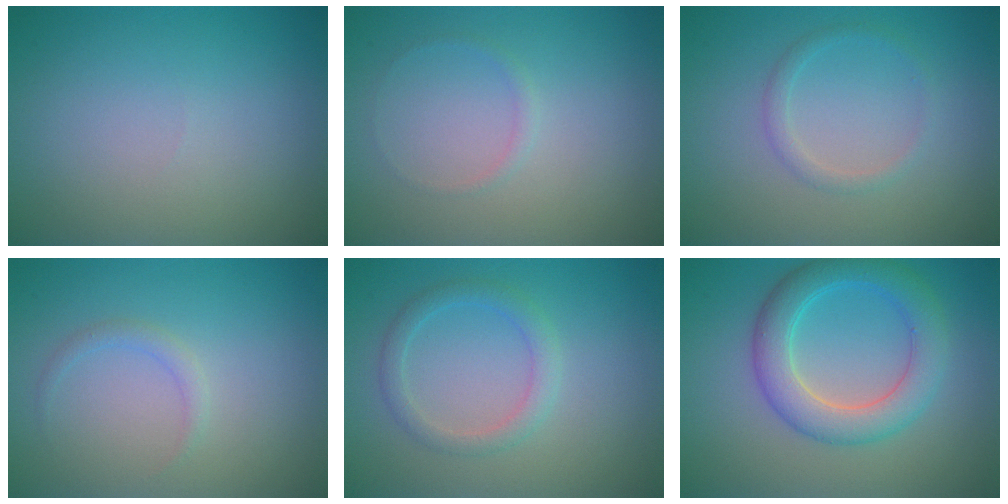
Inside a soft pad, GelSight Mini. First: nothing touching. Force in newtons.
{"total": 0.7, "press": 0.7, "slide": 0.1}
{"total": 1.3, "press": 1.3, "slide": 0.1}
{"total": 1.0, "press": 1.0, "slide": 0.0}
{"total": 2.1, "press": 2.1, "slide": 0.1}
{"total": 5.1, "press": 5.1, "slide": 0.2}